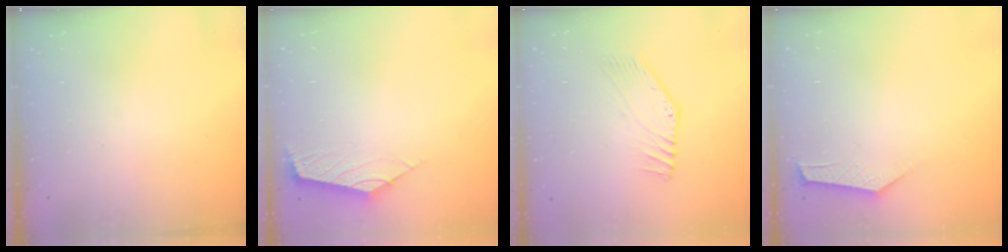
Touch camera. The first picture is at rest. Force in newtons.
{"total": 2.4, "press": 2.3, "slide": 0.6}
{"total": 3.0, "press": 3.0, "slide": 0.2}
{"total": 2.6, "press": 2.6, "slide": 0.4}